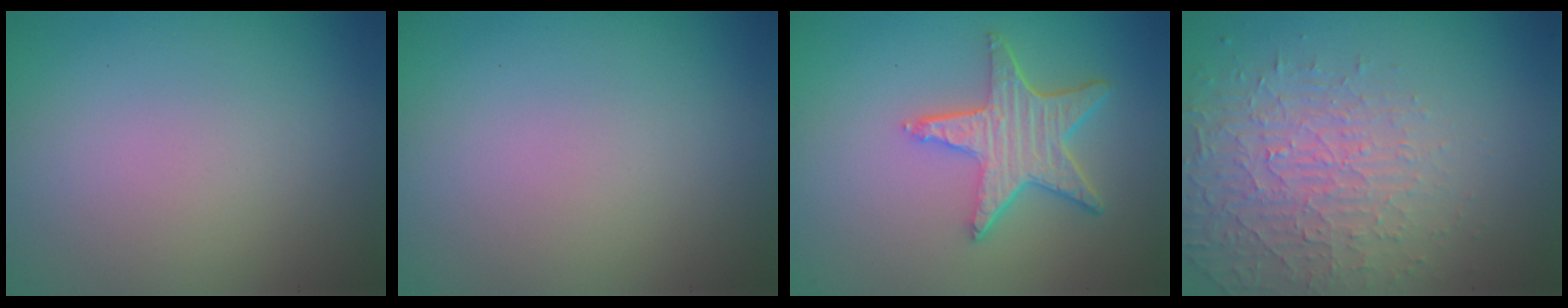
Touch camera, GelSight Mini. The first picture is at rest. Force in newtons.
{"total": 0.0}
{"total": 5.1, "press": 4.0, "slide": 3.1}
{"total": 4.5, "press": 3.1, "slide": 3.2}